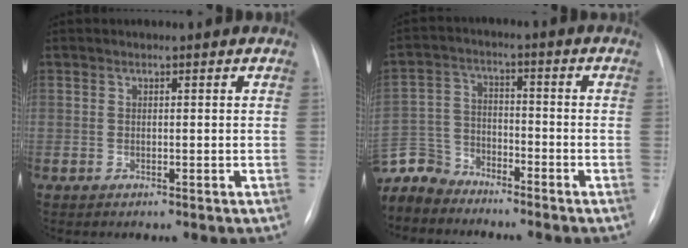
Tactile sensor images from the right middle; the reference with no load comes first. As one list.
[{"total": 9.8, "force": [-9.0, 3.9, 0.2], "torque": [-0.019, 0.009, -0.180]}]